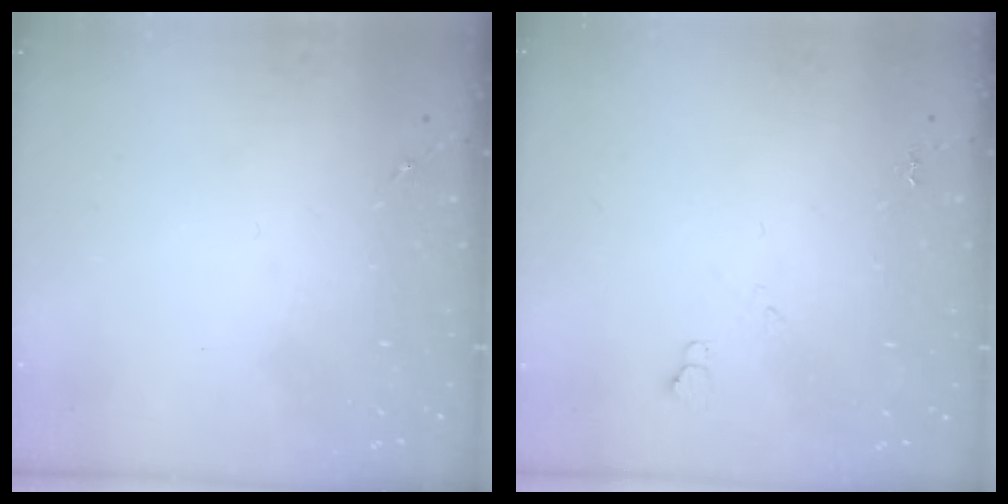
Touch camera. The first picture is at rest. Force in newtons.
{"total": 5.5, "press": 5.4, "slide": 0.7}